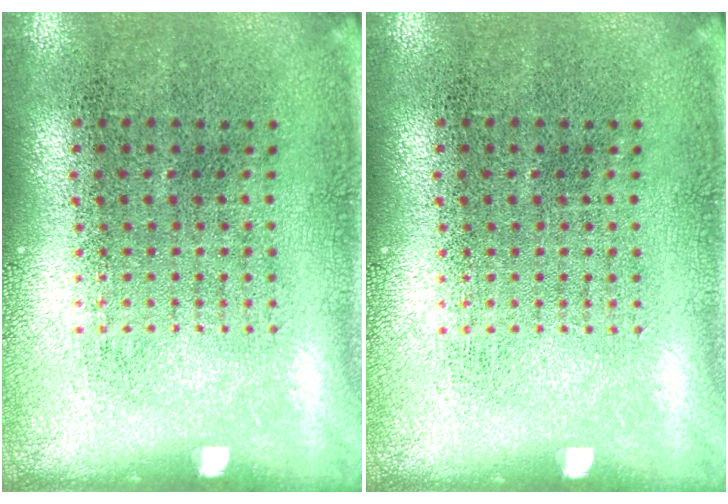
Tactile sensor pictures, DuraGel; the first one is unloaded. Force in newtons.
{"total": 0.0}